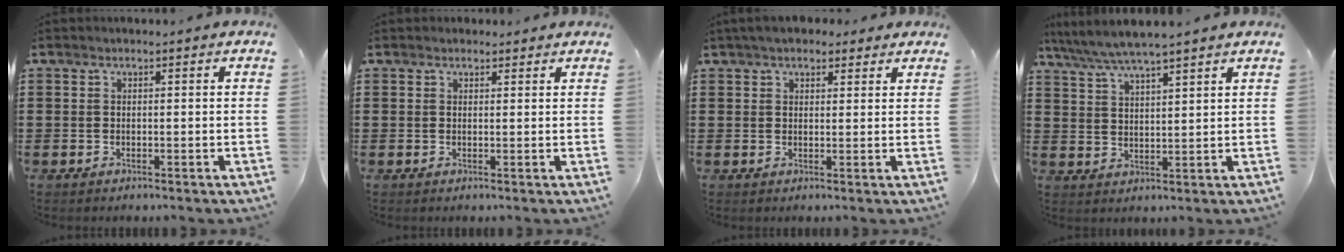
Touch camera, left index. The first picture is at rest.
{"total": 1.1, "force": [1.0, 0.6, 0.1], "torque": [-0.005, 0.005, 0.019]}
{"total": 3.6, "force": [2.9, 1.7, 1.3], "torque": [-0.035, 0.003, 0.054]}
{"total": 5.0, "force": [4.5, 0.2, 2.1], "torque": [-0.055, -0.016, 0.079]}